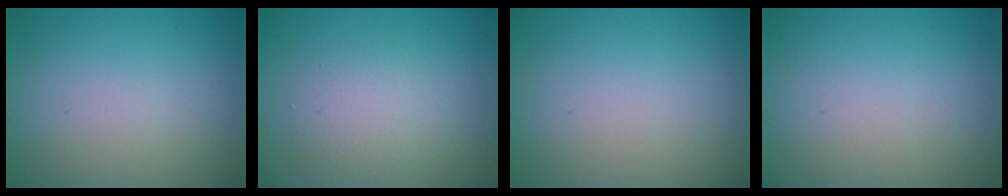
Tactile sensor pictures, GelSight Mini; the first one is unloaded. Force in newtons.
{"total": 2.6, "press": 2.6, "slide": 0.1}
{"total": 0.0}
{"total": 0.0}